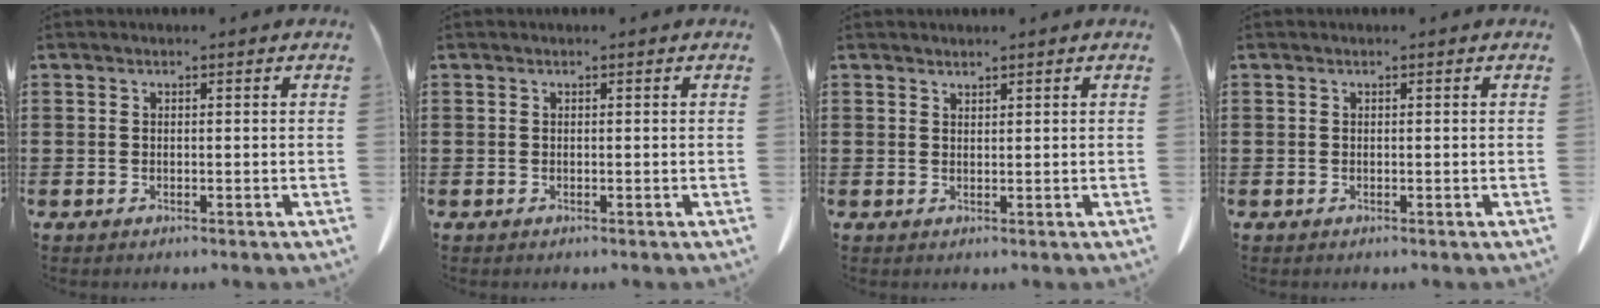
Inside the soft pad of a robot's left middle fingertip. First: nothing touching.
{"total": 0.0}
{"total": 1.0, "force": [1.0, 0.1, 0.1], "torque": [-0.003, -0.001, 0.020]}
{"total": 0.0}